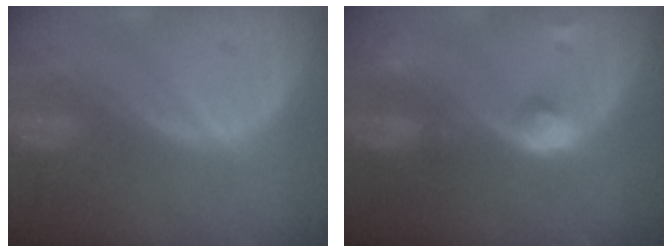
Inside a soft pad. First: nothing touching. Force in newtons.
{"total": 4.4, "press": 4.1, "slide": 1.8}